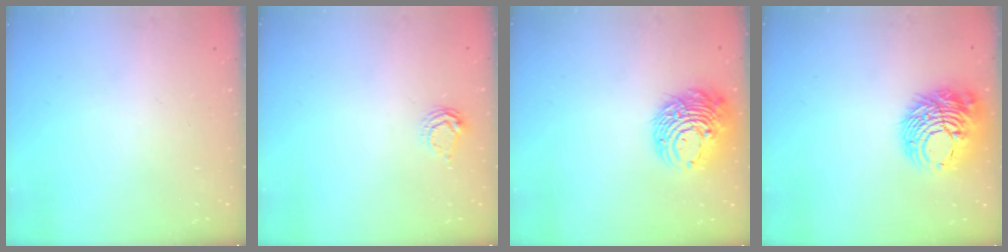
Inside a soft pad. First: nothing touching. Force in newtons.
{"total": 4.8, "press": 4.8, "slide": 0.5}
{"total": 12.0, "press": 12.0, "slide": 1.3}
{"total": 11.4, "press": 11.3, "slide": 1.1}